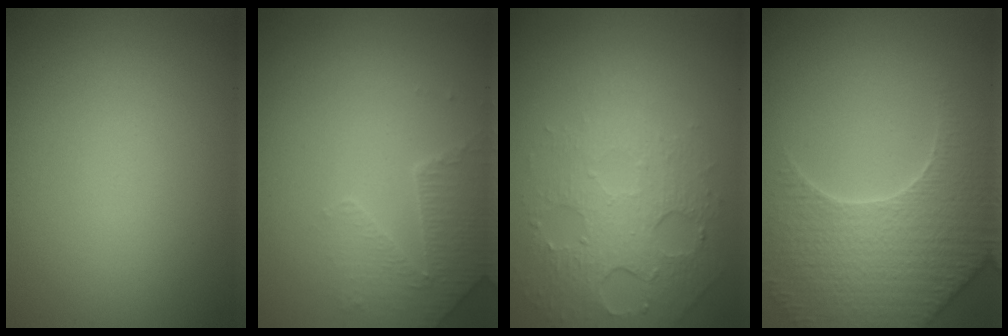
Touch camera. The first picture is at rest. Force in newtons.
{"total": 2.8, "press": 2.7, "slide": 0.7}
{"total": 5.2, "press": 3.3, "slide": 4.0}
{"total": 5.4, "press": 5.1, "slide": 1.7}